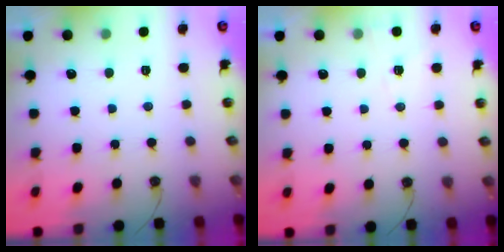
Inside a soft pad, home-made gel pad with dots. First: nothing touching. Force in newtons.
{"total": 4.3, "press": 4.2, "slide": 1.0}